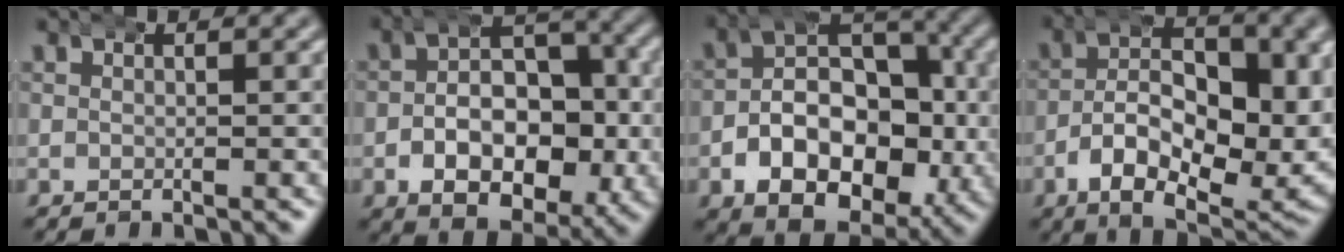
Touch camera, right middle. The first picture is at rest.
{"total": 9.1, "force": [-2.0, 6.0, 6.5], "torque": [-0.087, -0.009, -0.036]}
{"total": 12.0, "force": [-2.1, 9.1, 7.6], "torque": [-0.129, -0.025, -0.035]}
{"total": 11.8, "force": [-1.5, 6.5, 9.7], "torque": [-0.145, -0.029, -0.020]}